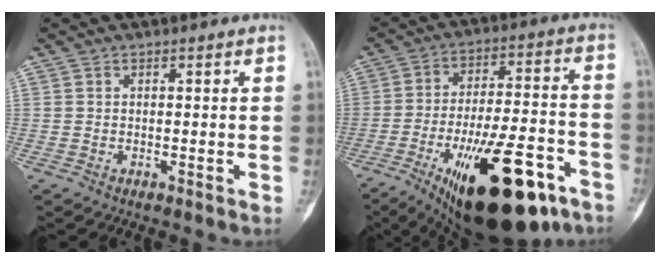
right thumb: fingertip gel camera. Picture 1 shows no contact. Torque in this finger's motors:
{"motor_torque": [0.84, 1.17, 1.92, -0.85, 0.54]}